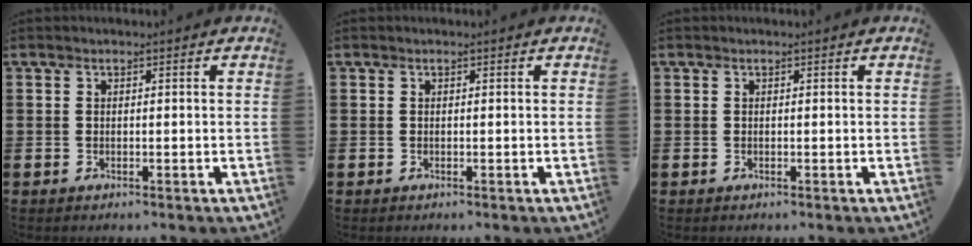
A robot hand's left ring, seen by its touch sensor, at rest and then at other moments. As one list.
[{"total": 0.0}, {"total": 0.0}]